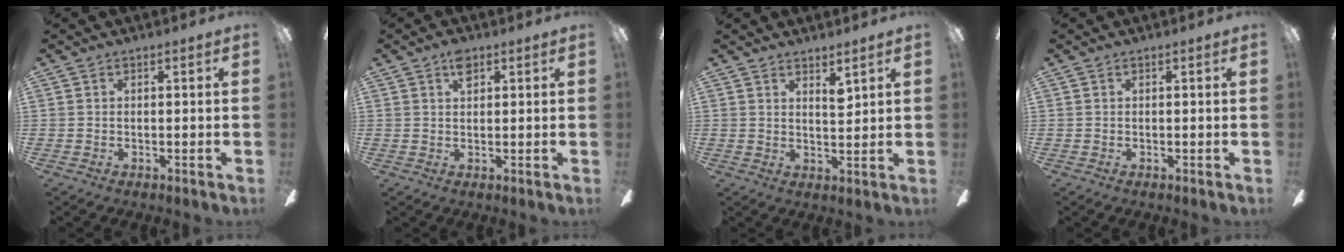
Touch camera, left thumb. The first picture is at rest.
{"total": 3.5, "force": [2.0, 1.7, 2.2], "torque": [-0.034, -0.002, 0.032]}
{"total": 3.9, "force": [3.2, 0.6, 2.1], "torque": [-0.032, -0.021, 0.051]}
{"total": 0.0}